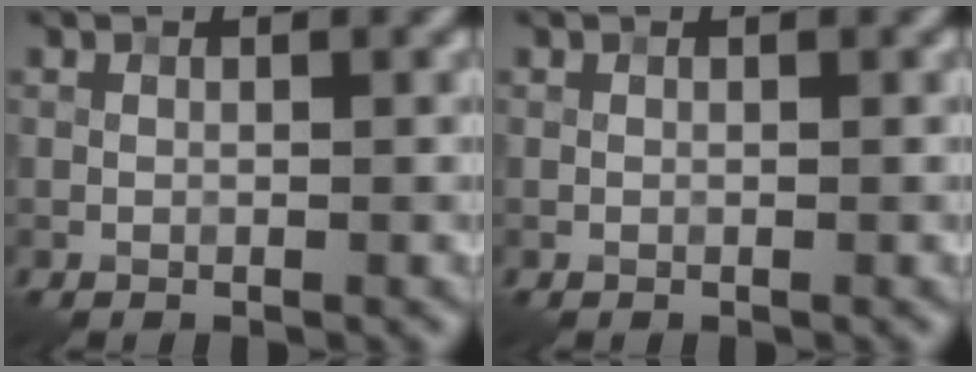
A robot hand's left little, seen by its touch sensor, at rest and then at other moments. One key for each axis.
{"total": 0.0}